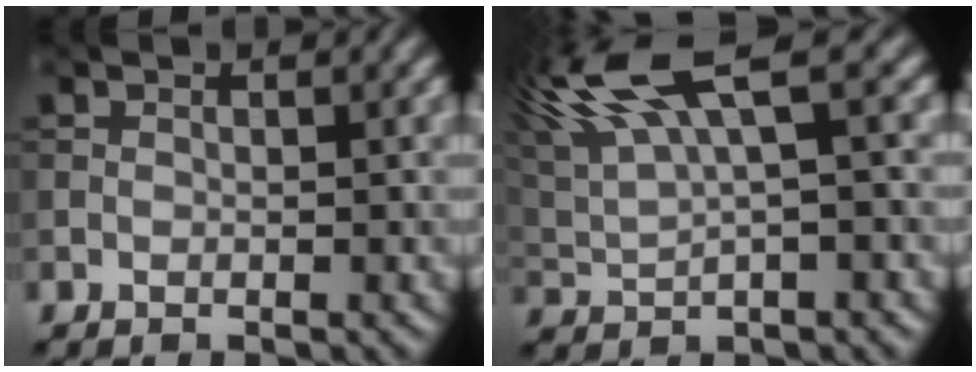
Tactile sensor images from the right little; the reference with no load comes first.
{"total": 8.6, "force": [4.2, 2.2, 7.2], "torque": [-0.152, 0.027, 0.078]}